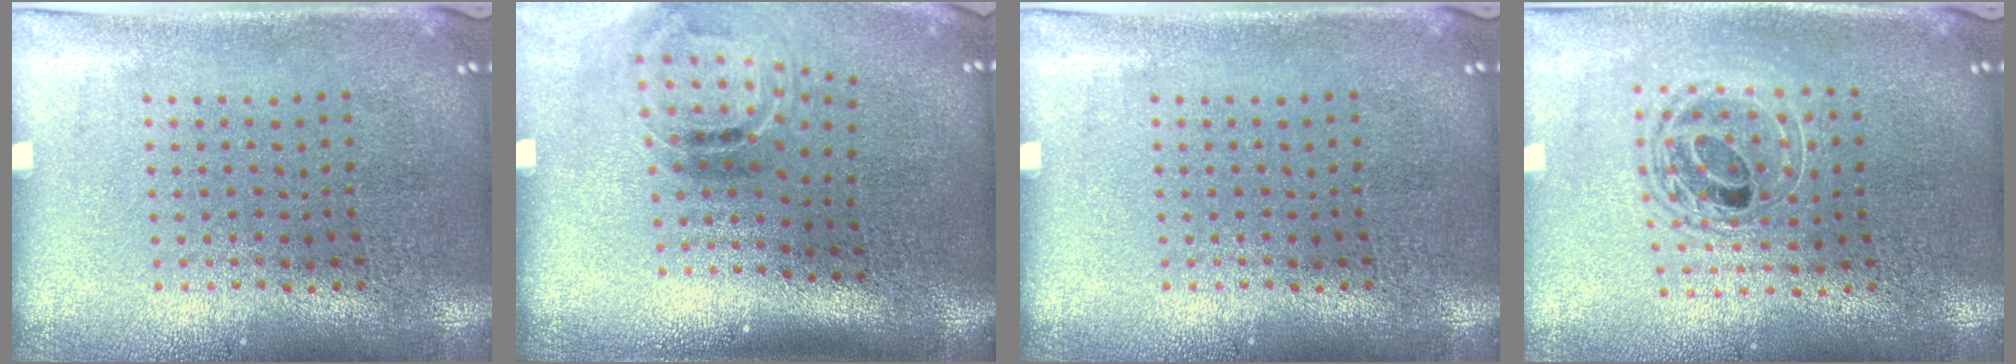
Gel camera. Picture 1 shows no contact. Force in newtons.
{"total": 1.5, "press": 1.0, "slide": 1.1}
{"total": 0.0}
{"total": 1.7, "press": 1.4, "slide": 0.9}